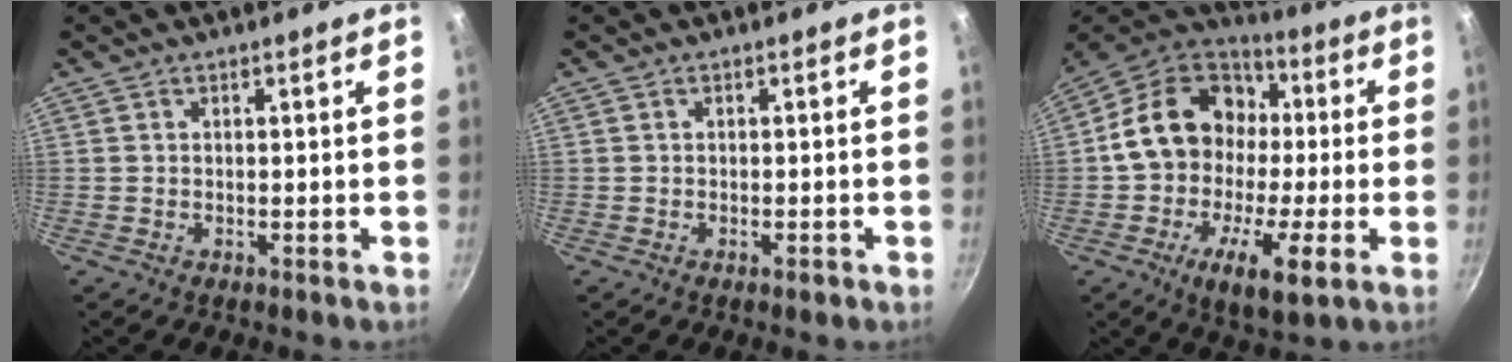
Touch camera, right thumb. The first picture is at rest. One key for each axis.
{"total": 1.1, "fx": -0.6, "fy": 0.4, "fz": 0.8, "tx": -0.016, "ty": 0.005, "tz": -0.011}
{"total": 22.0, "fx": -1.5, "fy": 14.7, "fz": 16.3, "tx": -0.248, "ty": 0.040, "tz": -0.037}